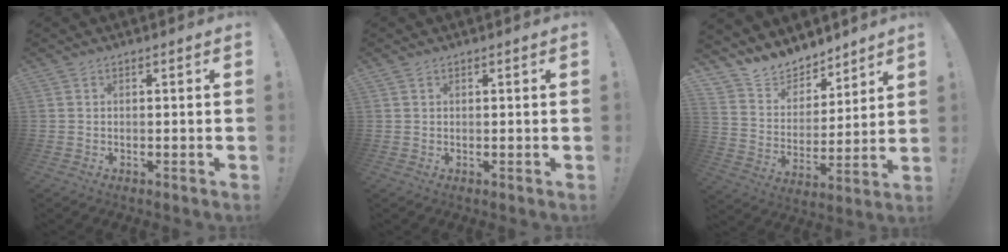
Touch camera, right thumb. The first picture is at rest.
{"total": 0.6, "force": [0.5, 0.1, -0.1], "torque": [0.003, -0.002, 0.011]}
{"total": 9.8, "force": [8.8, 4.2, -0.1], "torque": [-0.020, -0.086, 0.169]}